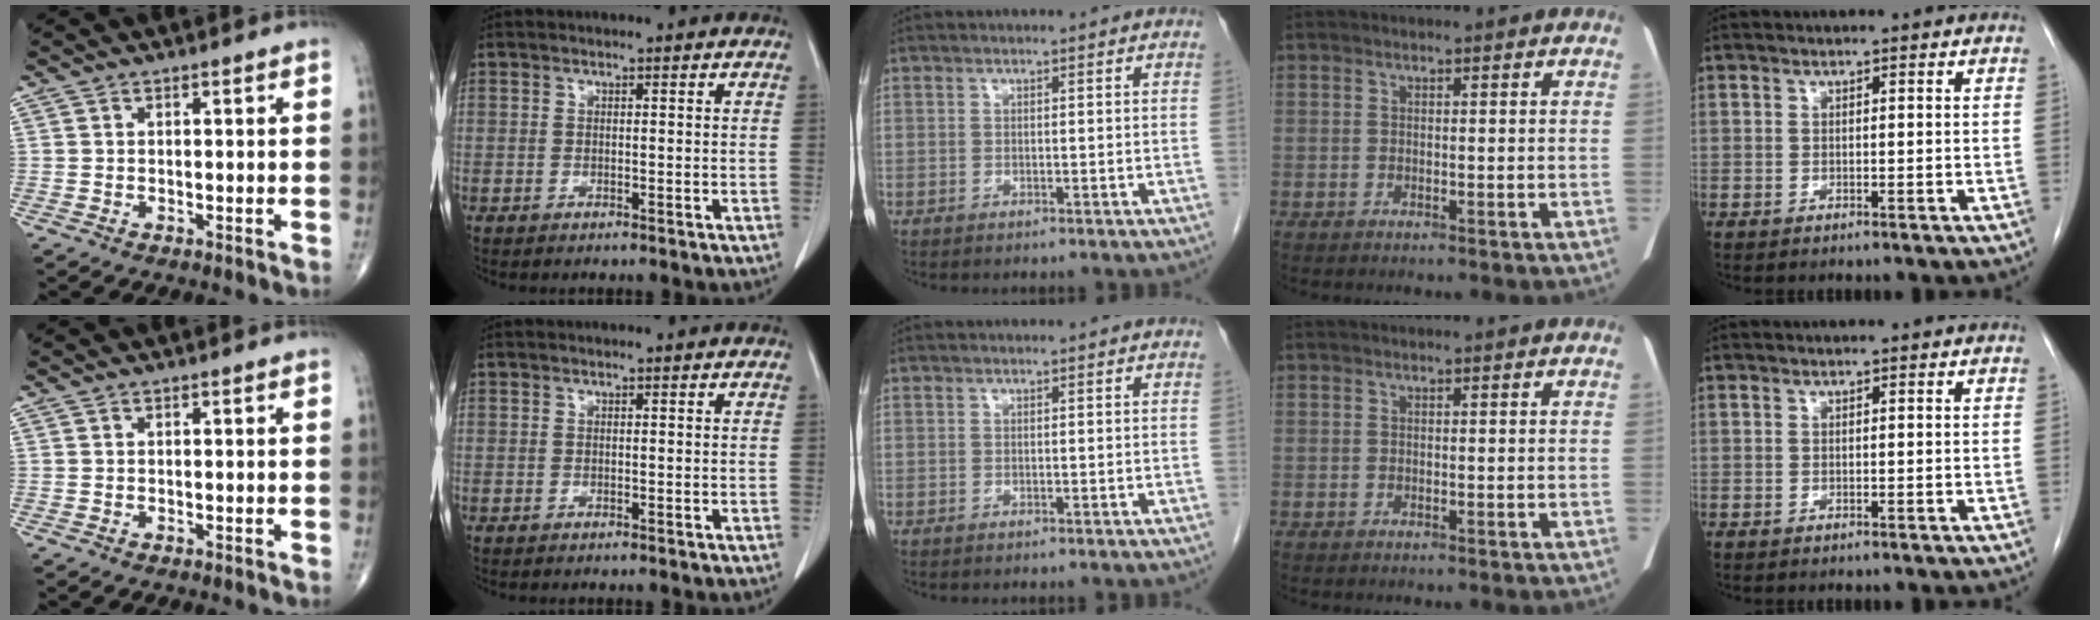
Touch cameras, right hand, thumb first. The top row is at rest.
{}